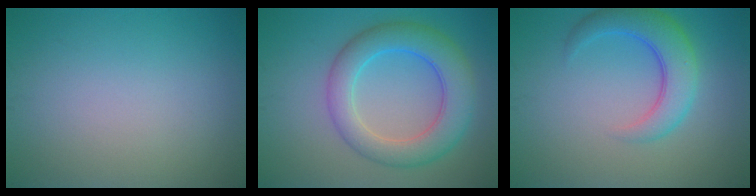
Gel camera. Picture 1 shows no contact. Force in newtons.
{"total": 6.5, "press": 6.5, "slide": 0.2}
{"total": 5.0, "press": 5.0, "slide": 0.3}